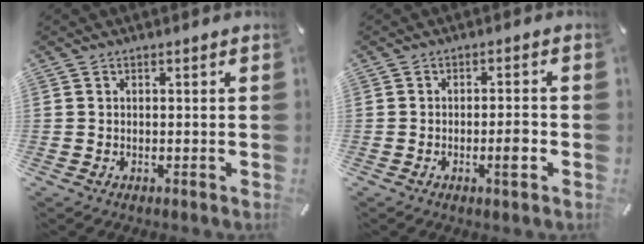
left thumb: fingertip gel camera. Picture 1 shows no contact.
{"total": 4.4, "force": [-1.4, 1.1, 4.1], "torque": [-0.066, 0.007, -0.023]}